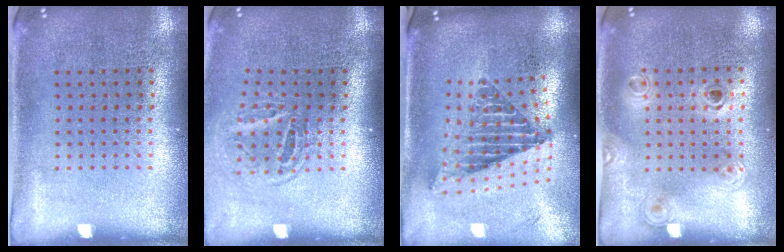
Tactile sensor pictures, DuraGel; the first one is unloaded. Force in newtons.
{"total": 1.6, "press": 1.0, "slide": 1.3}
{"total": 2.4, "press": 1.6, "slide": 1.8}
{"total": 1.2, "press": 1.0, "slide": 0.7}